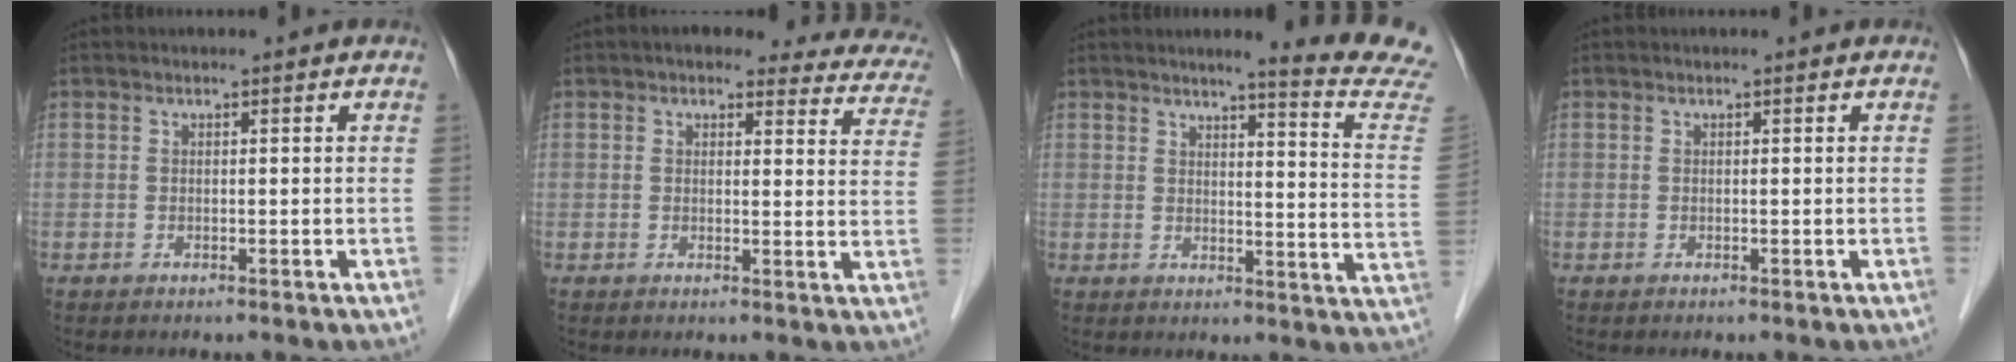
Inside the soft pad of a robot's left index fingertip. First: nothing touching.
{"total": 15.6, "force": [13.7, 5.1, 5.5], "torque": [-0.025, -0.001, 0.124]}
{"total": 13.1, "force": [12.1, -1.8, 4.7], "torque": [-0.057, -0.090, 0.123]}
{"total": 0.0}